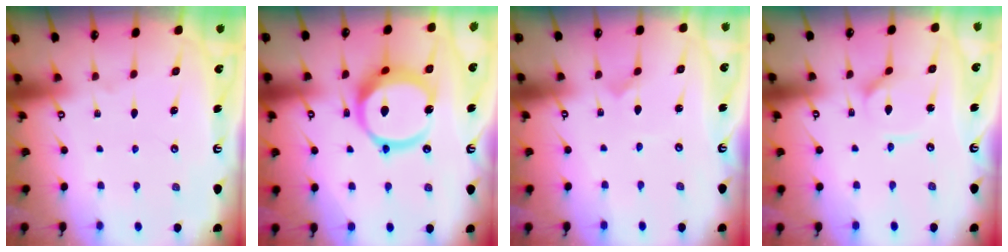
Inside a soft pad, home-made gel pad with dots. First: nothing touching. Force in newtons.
{"total": 15.9, "press": 15.7, "slide": 2.2}
{"total": 0.0}
{"total": 4.4, "press": 4.4, "slide": 0.5}